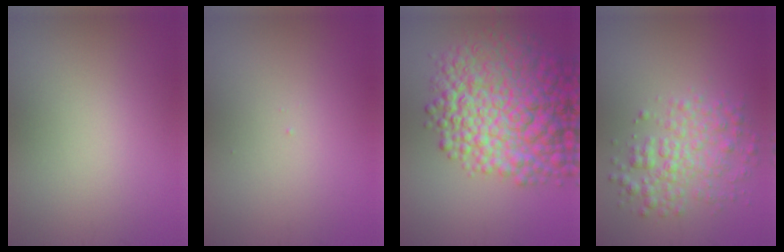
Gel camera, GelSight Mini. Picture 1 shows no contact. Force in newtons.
{"total": 0.0}
{"total": 12.3, "press": 12.2, "slide": 0.4}
{"total": 4.0, "press": 4.0, "slide": 0.1}